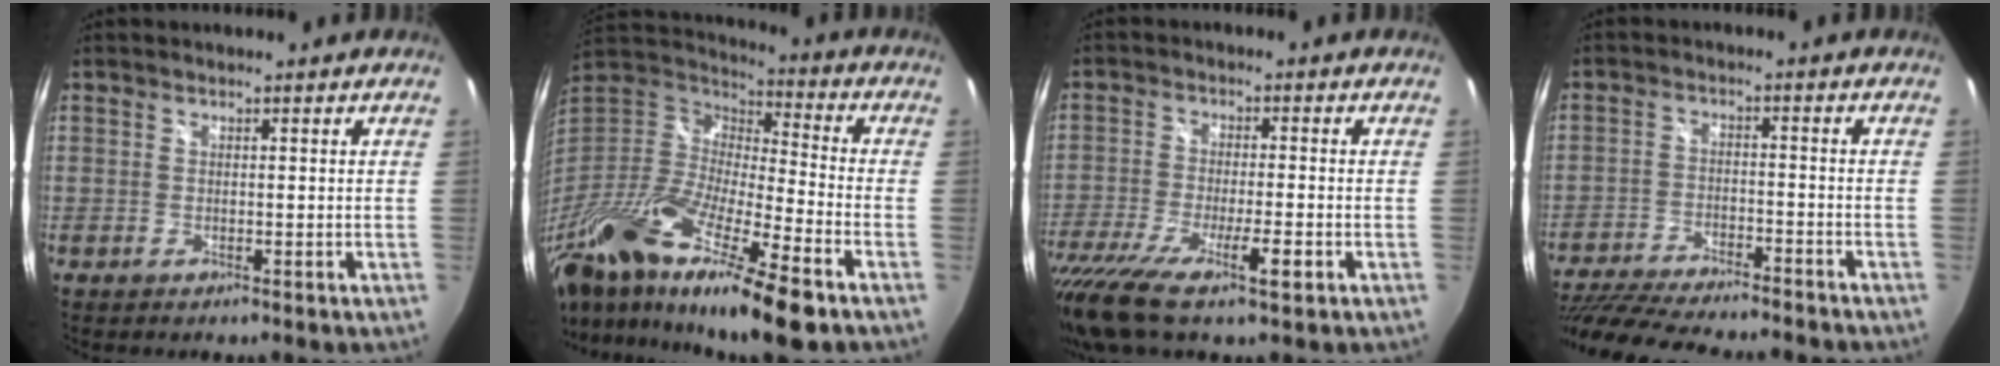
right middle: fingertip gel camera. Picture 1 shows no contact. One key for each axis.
{"total": 28.8, "fx": -19.1, "fy": 5.1, "fz": 20.9, "tx": -0.383, "ty": -0.050, "tz": -0.344}
{"total": 15.9, "fx": -9.8, "fy": 3.5, "fz": 12.0, "tx": -0.244, "ty": -0.064, "tz": -0.170}
{"total": 20.9, "fx": -18.1, "fy": 3.8, "fz": 9.9, "tx": -0.199, "ty": -0.040, "tz": -0.281}